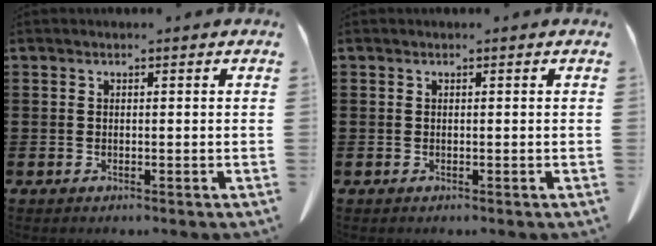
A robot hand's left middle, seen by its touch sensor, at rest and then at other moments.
{"total": 0.0}